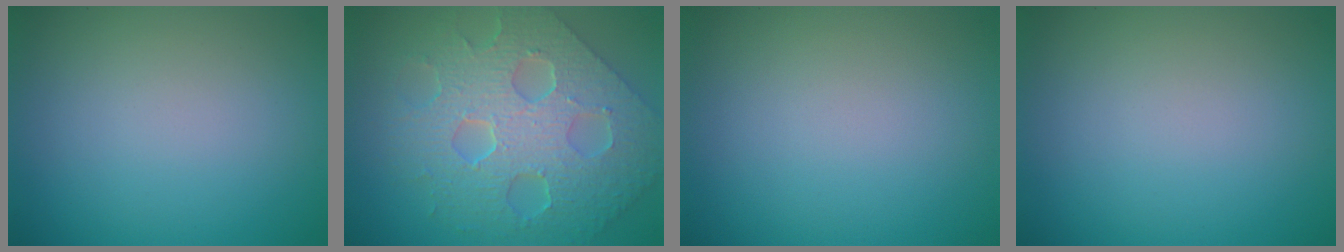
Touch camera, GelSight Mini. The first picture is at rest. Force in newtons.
{"total": 8.8, "press": 6.8, "slide": 5.6}
{"total": 0.0}
{"total": 0.0}